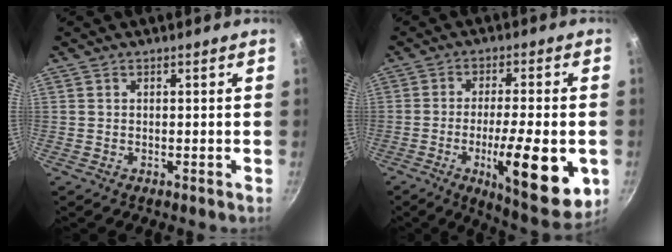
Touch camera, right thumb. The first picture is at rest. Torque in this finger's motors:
{"motor_torque": [0.02, 0.75, 1.78, -0.50, 0.13]}